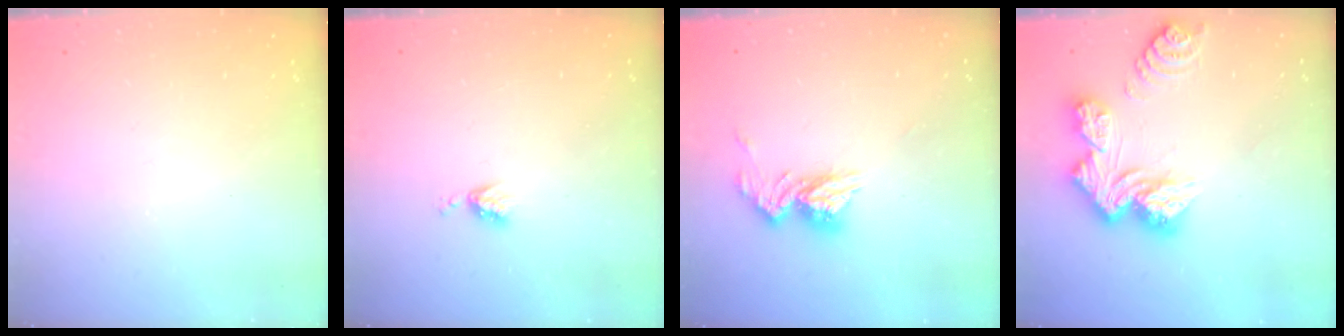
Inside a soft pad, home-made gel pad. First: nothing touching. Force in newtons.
{"total": 4.0, "press": 4.0, "slide": 0.5}
{"total": 11.5, "press": 11.4, "slide": 1.1}
{"total": 14.2, "press": 14.1, "slide": 1.6}